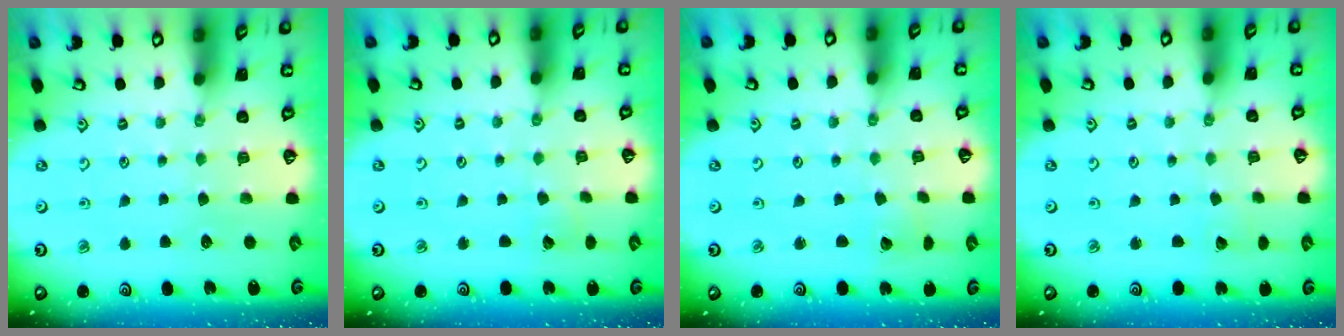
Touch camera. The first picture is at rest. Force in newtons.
{"total": 2.0, "press": 2.0, "slide": 0.1}
{"total": 1.4, "press": 1.4, "slide": 0.2}
{"total": 1.4, "press": 1.4, "slide": 0.1}